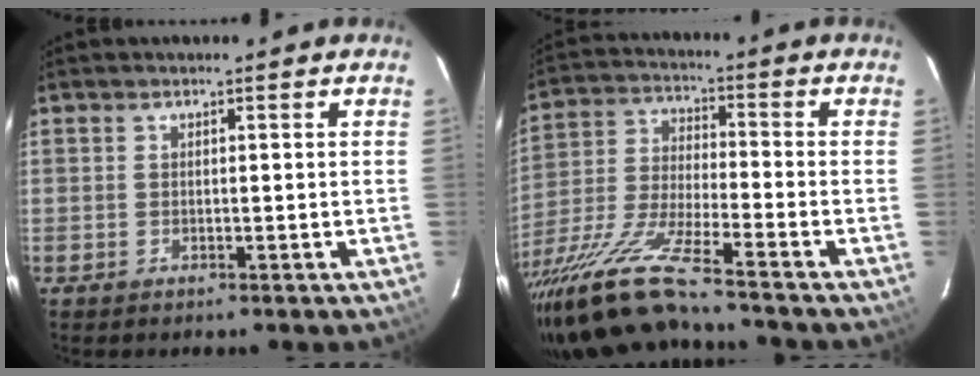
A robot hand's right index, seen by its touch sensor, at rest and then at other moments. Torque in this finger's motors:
{"motor_torque": [2.14, 0.00, 1.06, 0.21]}